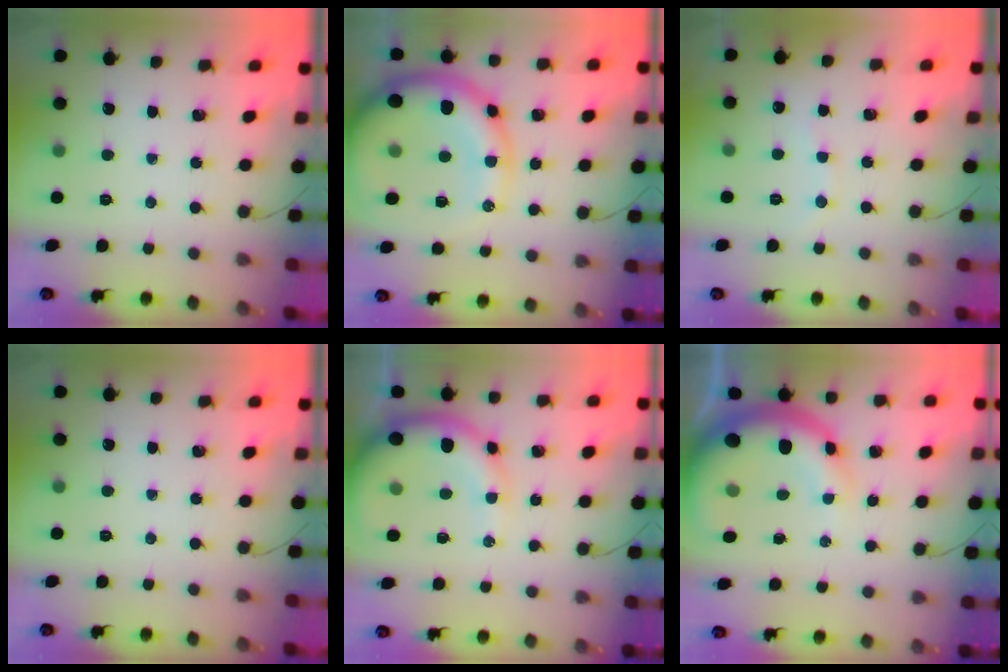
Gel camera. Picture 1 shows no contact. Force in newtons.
{"total": 19.6, "press": 19.2, "slide": 3.7}
{"total": 5.4, "press": 5.4, "slide": 0.7}
{"total": 0.0}
{"total": 12.3, "press": 12.1, "slide": 2.2}
{"total": 12.3, "press": 12.1, "slide": 2.6}